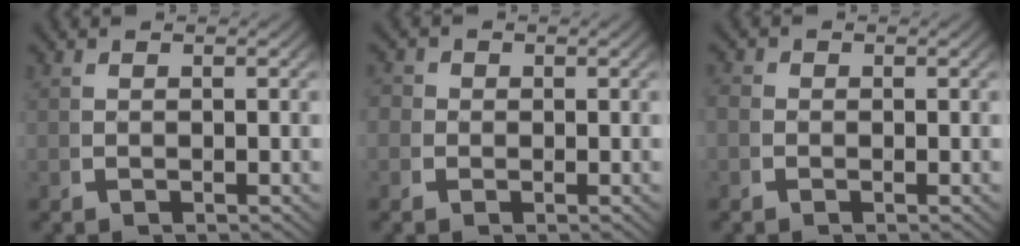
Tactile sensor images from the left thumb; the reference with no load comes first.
{"total": 2.0, "force": [0.1, 2.0, 0.5], "torque": [-0.003, 0.001, -0.007]}
{"total": 1.0, "force": [-0.3, 0.9, 0.2], "torque": [0.001, 0.001, -0.012]}